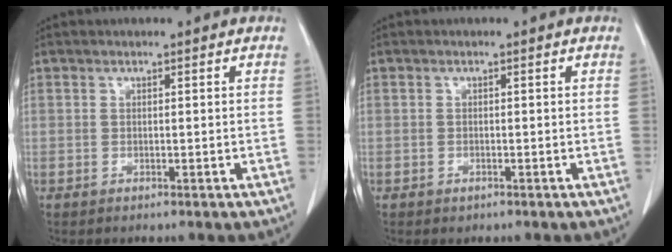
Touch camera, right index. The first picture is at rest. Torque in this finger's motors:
{"motor_torque": [0.14, -0.12, 0.02, 0.02]}